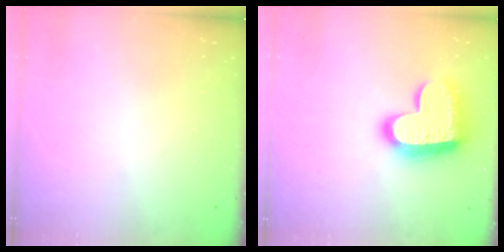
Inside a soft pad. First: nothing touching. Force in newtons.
{"total": 18.4, "press": 18.3, "slide": 1.7}